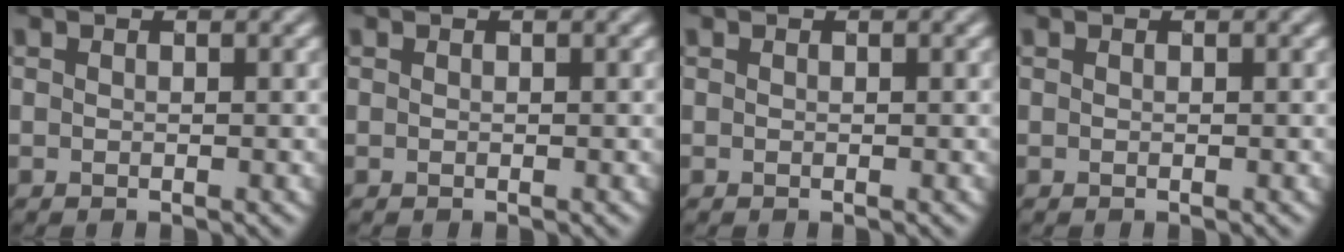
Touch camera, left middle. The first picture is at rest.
{"total": 0.0}
{"total": 0.0}
{"total": 0.0}